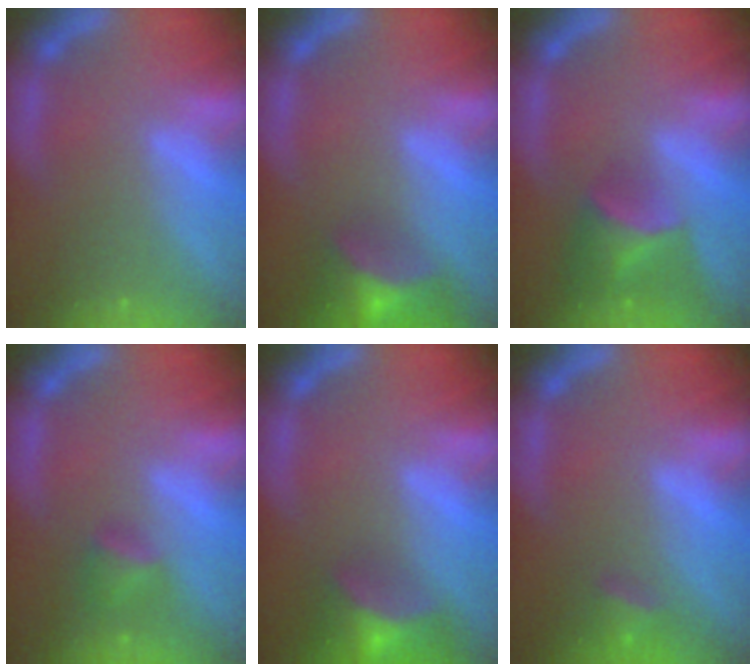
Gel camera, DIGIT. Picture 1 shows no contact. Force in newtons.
{"total": 7.5}
{"total": 5.5}
{"total": 2.4}
{"total": 7.5}
{"total": 2.4}